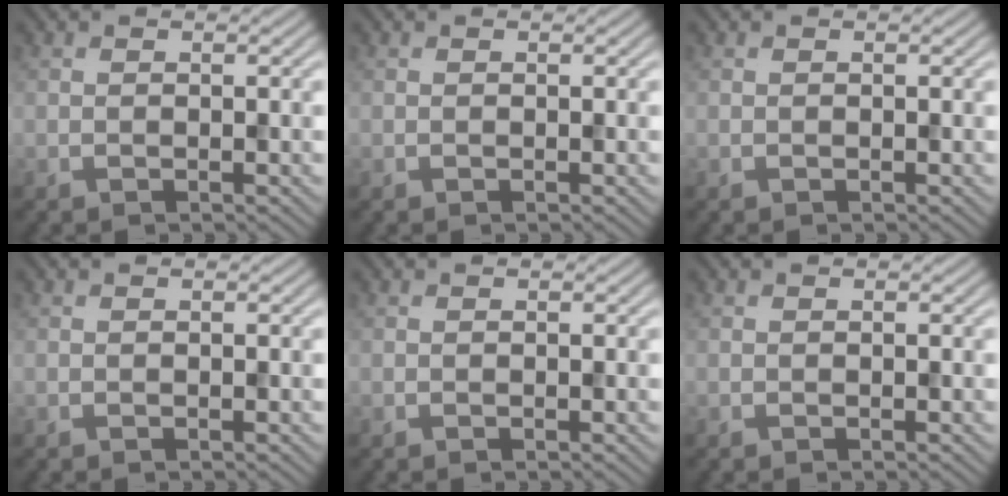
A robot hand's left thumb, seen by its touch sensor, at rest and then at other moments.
{"total": 0.0}
{"total": 0.0}
{"total": 0.0}
{"total": 0.0}
{"total": 0.0}